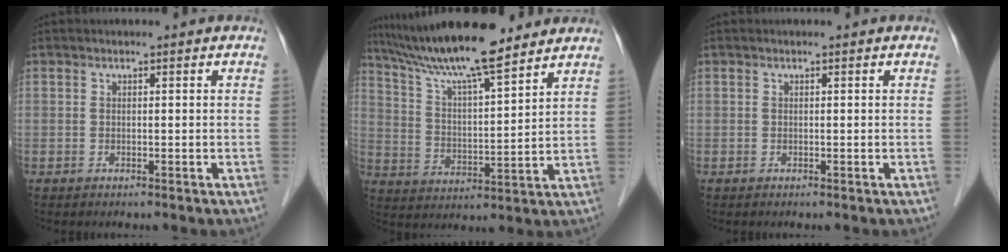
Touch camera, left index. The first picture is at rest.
{"total": 15.1, "force": [12.8, 1.2, 7.9], "torque": [-0.141, 0.014, 0.221]}
{"total": 0.0}